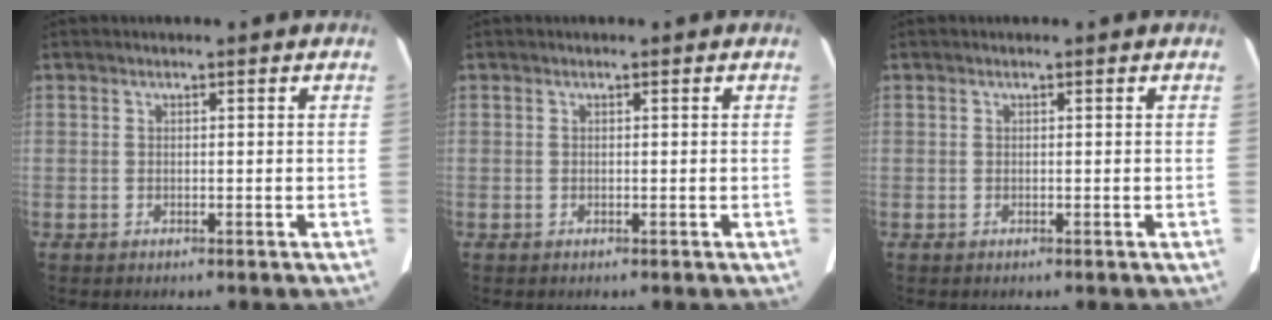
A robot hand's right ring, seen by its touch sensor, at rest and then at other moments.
{"total": 0.0}
{"total": 0.0}